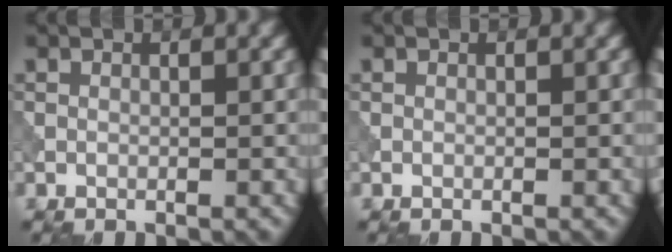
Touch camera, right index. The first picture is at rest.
{"total": 0.0}